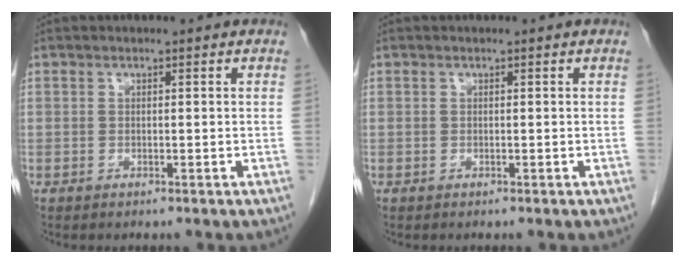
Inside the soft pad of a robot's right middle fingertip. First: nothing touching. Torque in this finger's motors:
{"motor_torque": [0.31, -0.22, 0.02, -0.01]}